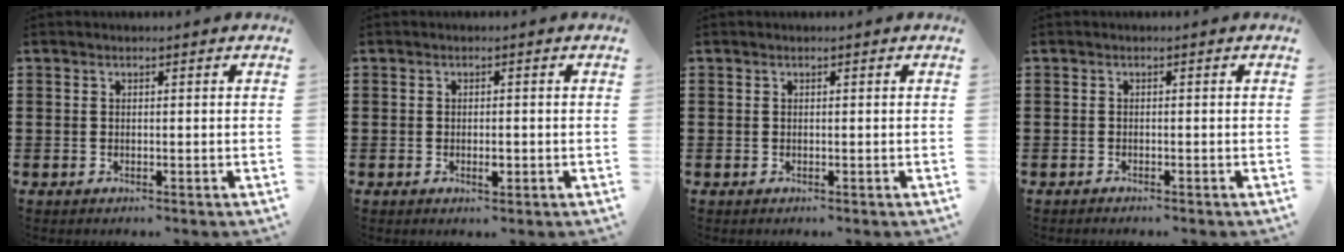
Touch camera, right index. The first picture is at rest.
{"total": 1.8, "force": [-0.6, 0.6, 1.6], "torque": [-0.029, -0.002, -0.009]}
{"total": 0.0}
{"total": 0.7, "force": [-0.7, 0.0, 0.0], "torque": [-0.001, -0.003, -0.014]}